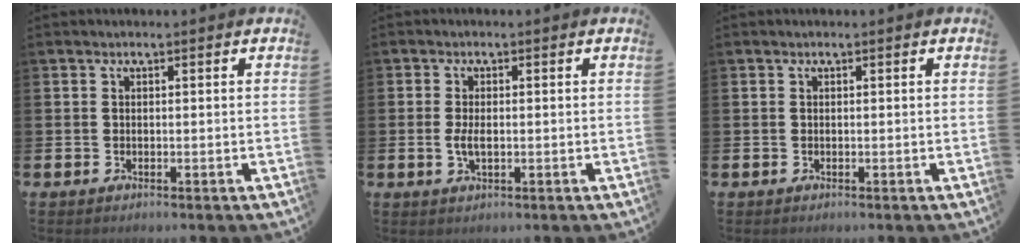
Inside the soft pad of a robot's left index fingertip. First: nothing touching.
{"total": 2.5, "force": [-0.2, 1.2, 2.2], "torque": [-0.039, 0.002, -0.006]}
{"total": 0.0}